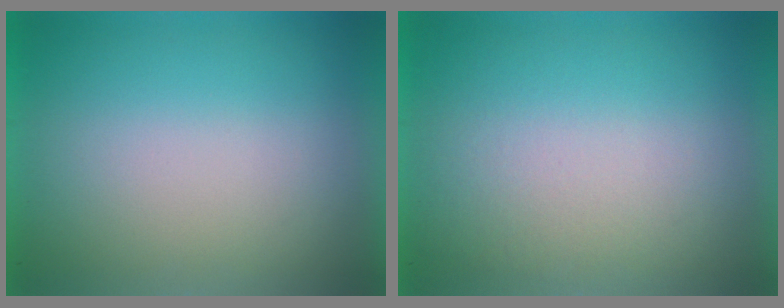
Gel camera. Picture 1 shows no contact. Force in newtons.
{"total": 1.4}